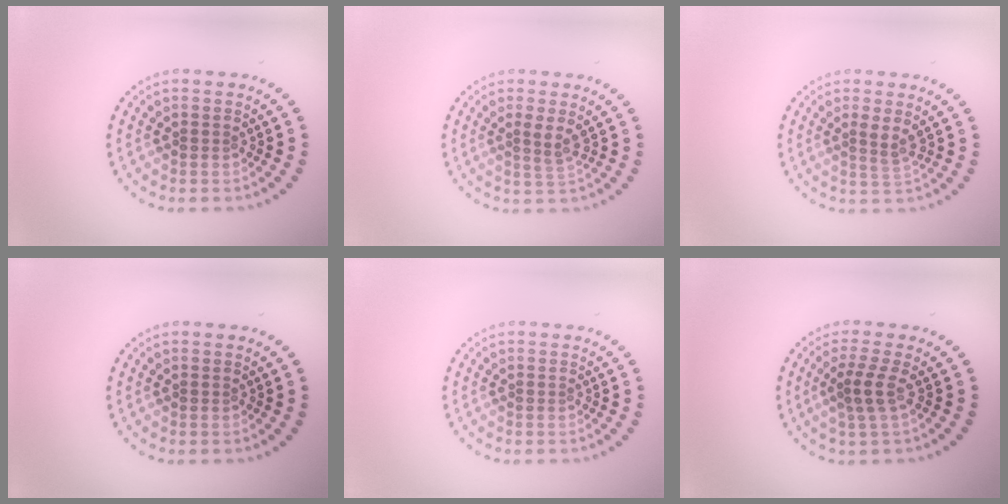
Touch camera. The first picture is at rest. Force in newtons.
{"total": 1.8, "press": 1.3, "slide": 1.2}
{"total": 1.7, "press": 1.2, "slide": 1.2}
{"total": 0.0}
{"total": 0.0}
{"total": 2.1, "press": 1.5, "slide": 1.4}